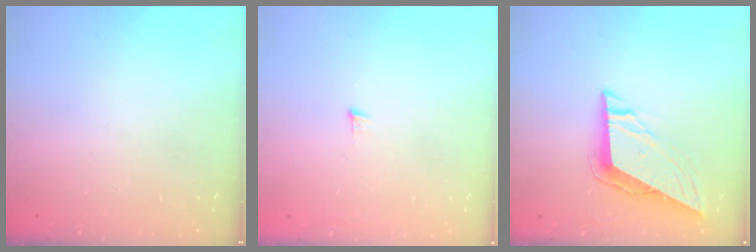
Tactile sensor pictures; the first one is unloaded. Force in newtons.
{"total": 3.6, "press": 3.5, "slide": 0.3}
{"total": 8.3, "press": 8.2, "slide": 1.5}